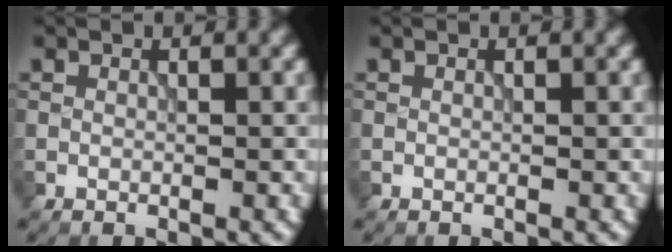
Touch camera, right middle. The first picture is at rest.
{"total": 0.0}